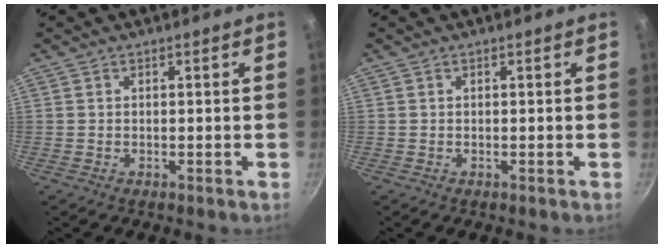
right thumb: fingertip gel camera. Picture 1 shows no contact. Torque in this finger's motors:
{"motor_torque": [-0.18, 0.18, -0.06, 0.12, 0.02]}